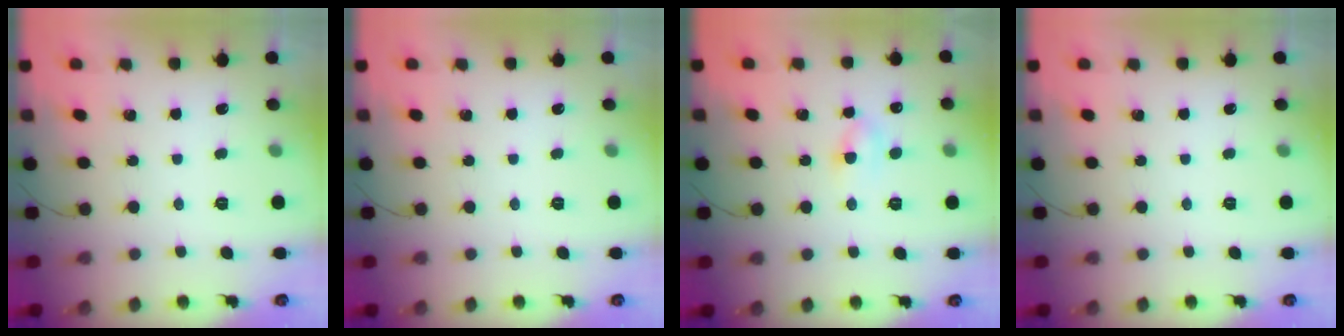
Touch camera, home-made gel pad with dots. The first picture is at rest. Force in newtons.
{"total": 0.0}
{"total": 4.0, "press": 3.7, "slide": 1.5}
{"total": 0.0}